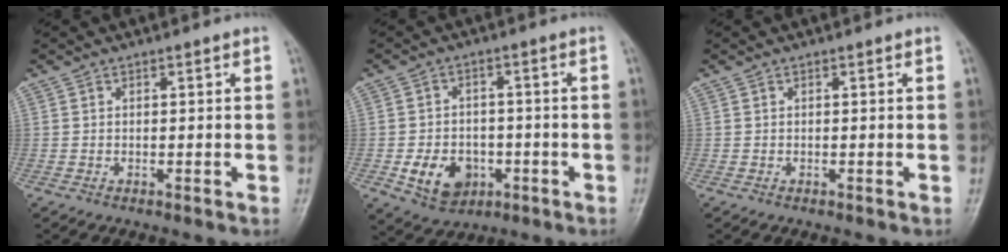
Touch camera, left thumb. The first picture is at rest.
{"total": 8.7, "force": [-2.9, 6.7, 4.7], "torque": [-0.050, 0.014, -0.039]}
{"total": 0.0}